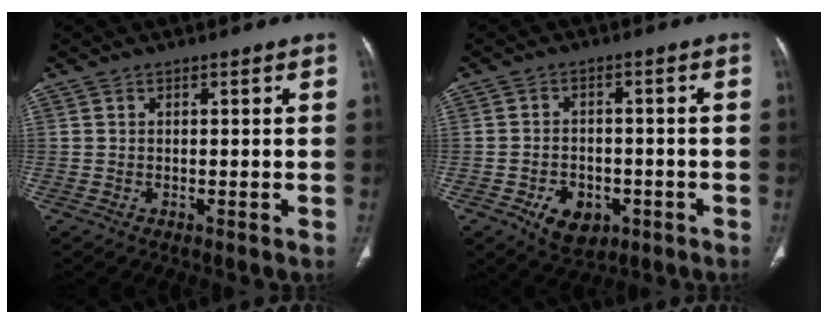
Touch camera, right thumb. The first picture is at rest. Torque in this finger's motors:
{"motor_torque": [-0.17, 0.40, -0.21, -0.07, 0.15]}